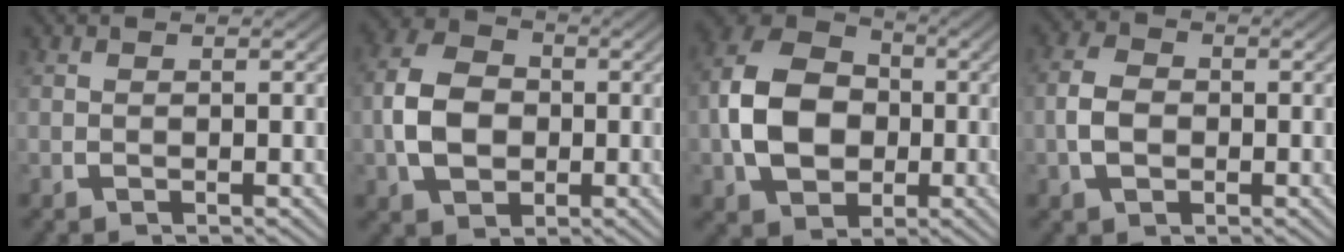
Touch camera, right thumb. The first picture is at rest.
{"total": 8.0, "force": [-0.3, 6.0, 5.3], "torque": [-0.109, -0.018, 0.002]}
{"total": 12.3, "force": [-0.4, 9.5, 7.8], "torque": [-0.167, -0.029, 0.004]}
{"total": 3.5, "force": [-0.4, 2.5, 2.4], "torque": [-0.051, -0.007, -0.005]}